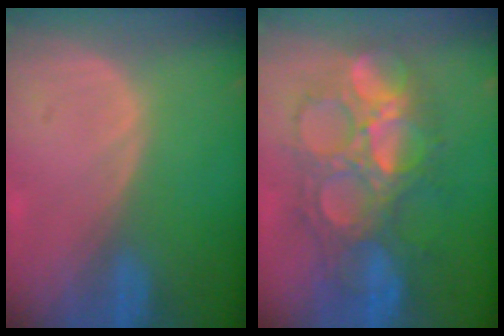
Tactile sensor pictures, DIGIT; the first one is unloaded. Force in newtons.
{"total": 10.6, "press": 10.5, "slide": 0.7}